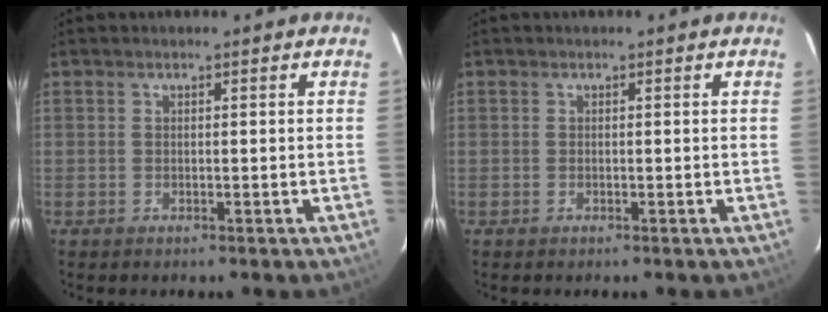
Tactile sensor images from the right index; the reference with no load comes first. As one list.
[{"total": 0.0}]